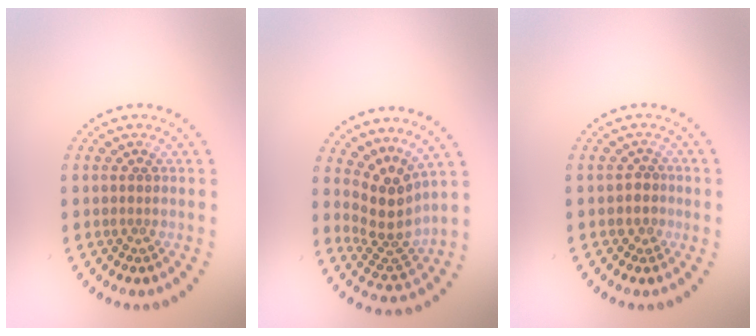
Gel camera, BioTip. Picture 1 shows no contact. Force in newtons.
{"total": 3.9, "press": 2.8, "slide": 2.7}
{"total": 1.4, "press": 1.1, "slide": 0.9}